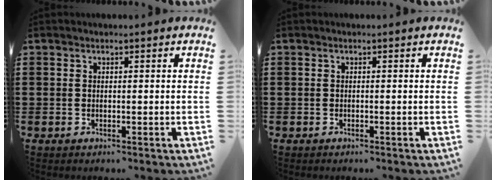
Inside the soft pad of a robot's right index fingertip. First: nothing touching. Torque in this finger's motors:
{"motor_torque": [-0.05, -0.08, -0.02, -0.01]}